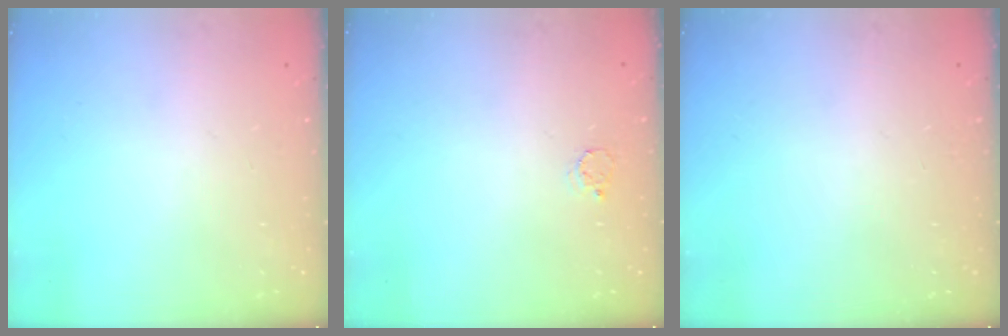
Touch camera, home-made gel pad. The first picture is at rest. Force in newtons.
{"total": 2.4, "press": 2.4, "slide": 0.3}
{"total": 0.0}